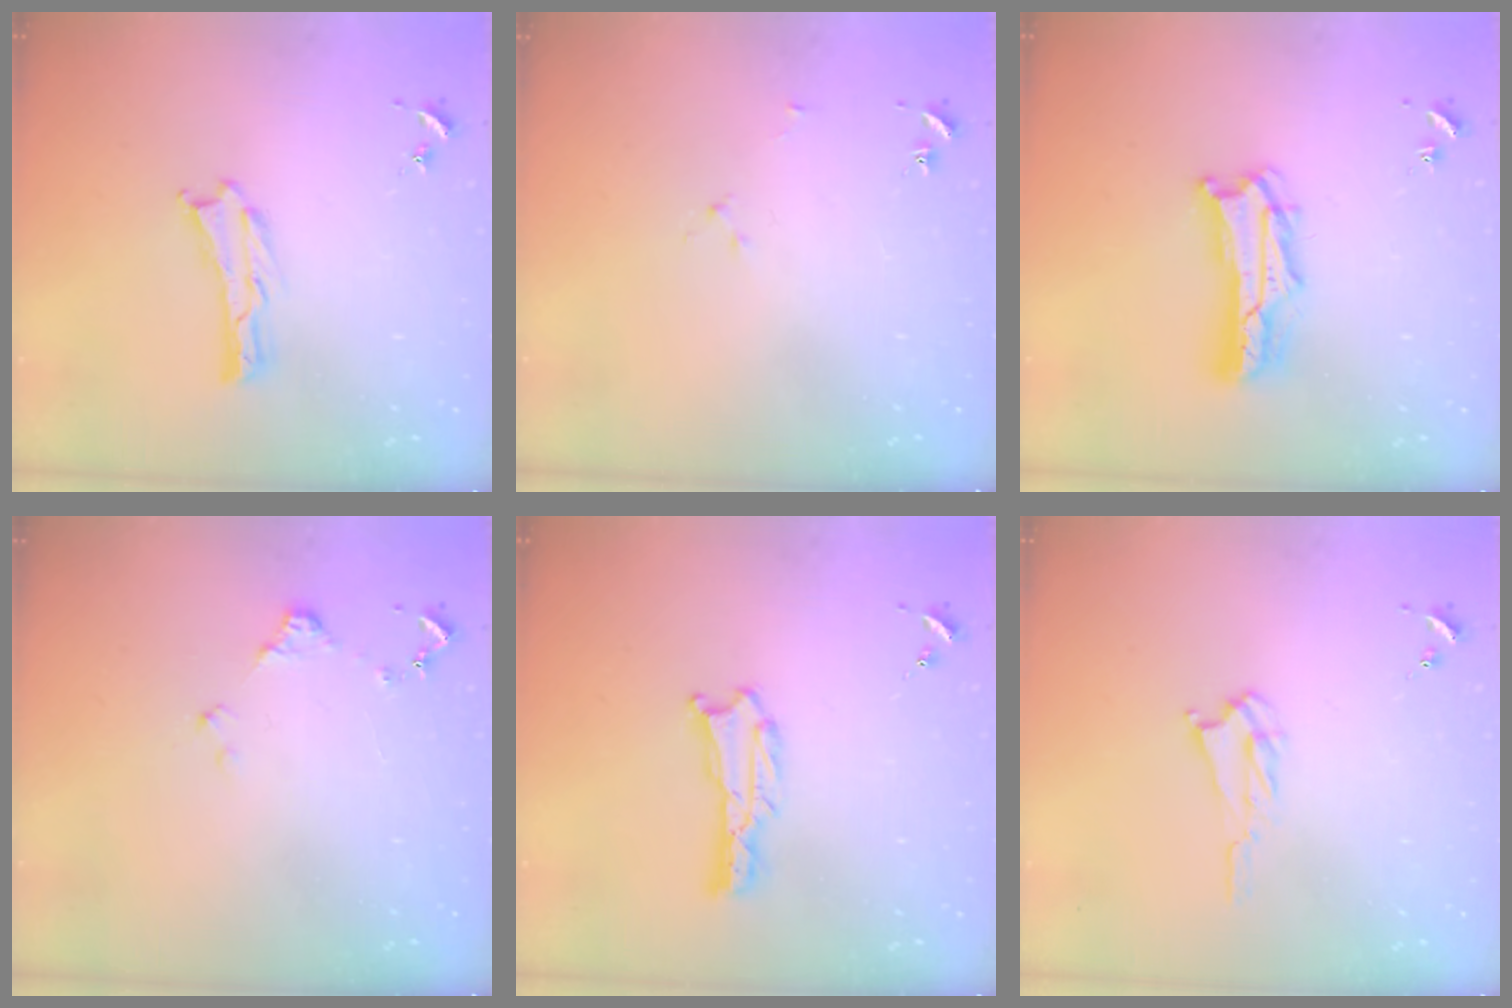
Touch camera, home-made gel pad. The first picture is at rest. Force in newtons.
{"total": 1.9, "press": 1.9, "slide": 0.3}
{"total": 6.1, "press": 6.1, "slide": 0.5}
{"total": 1.2, "press": 1.2, "slide": 0.2}
{"total": 0.6, "press": 0.6, "slide": 0.1}
{"total": 2.5, "press": 2.5, "slide": 0.3}